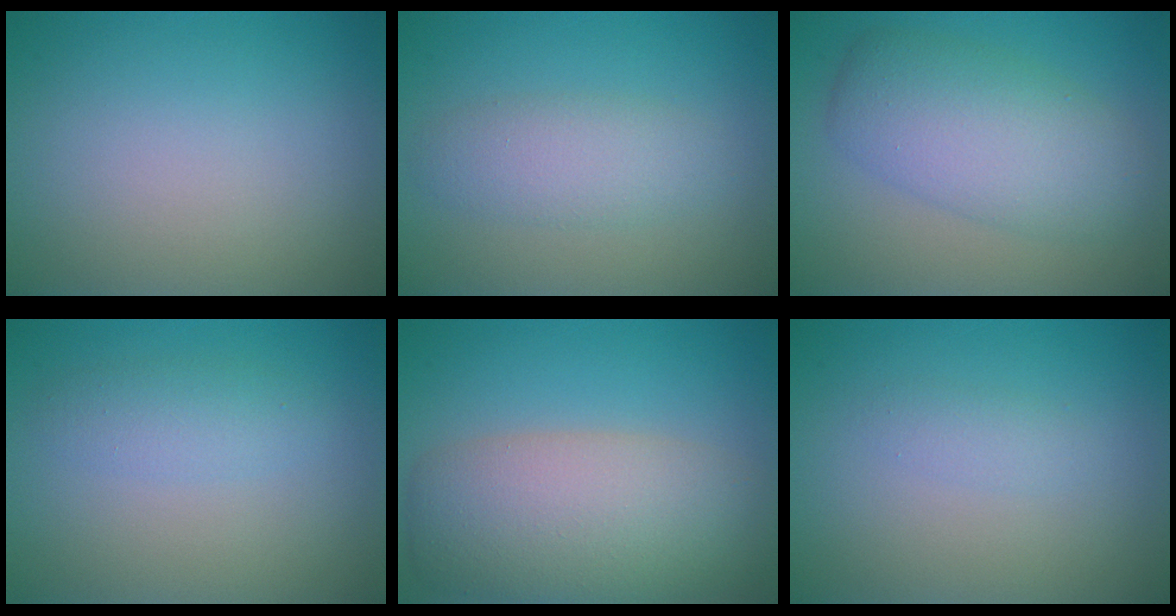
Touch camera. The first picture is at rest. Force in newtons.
{"total": 3.0, "press": 3.0, "slide": 0.1}
{"total": 6.3, "press": 6.3, "slide": 0.2}
{"total": 1.9, "press": 1.9, "slide": 0.0}
{"total": 8.1, "press": 8.1, "slide": 0.5}
{"total": 1.0, "press": 1.0, "slide": 0.1}